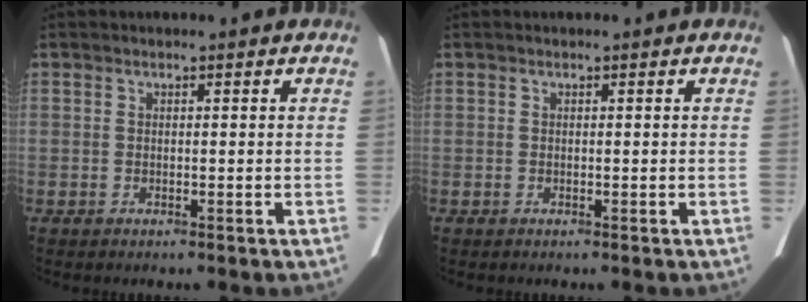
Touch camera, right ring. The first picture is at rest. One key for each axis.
{"total": 0.0}